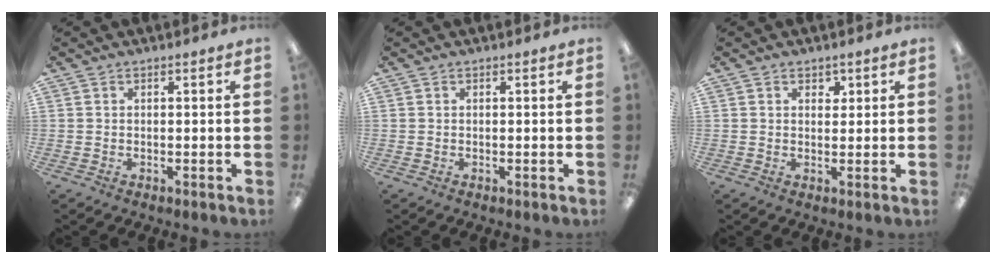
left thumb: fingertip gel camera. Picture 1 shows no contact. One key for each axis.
{"total": 0.0}
{"total": 2.3, "fx": 1.3, "fy": 1.5, "fz": 1.1, "tx": -0.008, "ty": -0.002, "tz": 0.019}